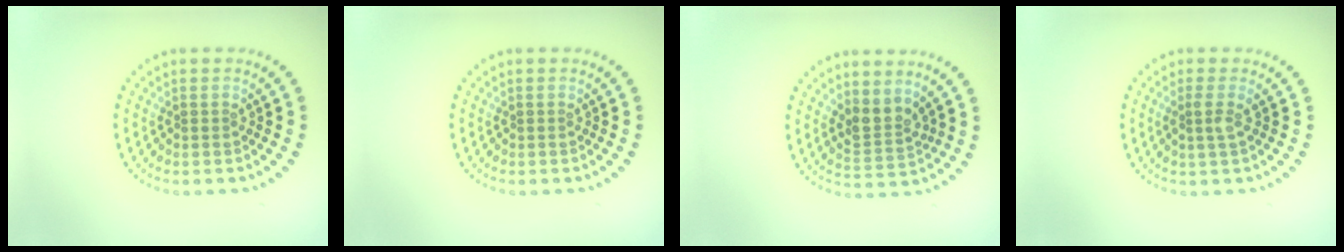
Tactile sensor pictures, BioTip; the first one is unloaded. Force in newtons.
{"total": 0.0}
{"total": 2.5, "press": 2.0, "slide": 1.6}
{"total": 1.3, "press": 1.1, "slide": 0.6}